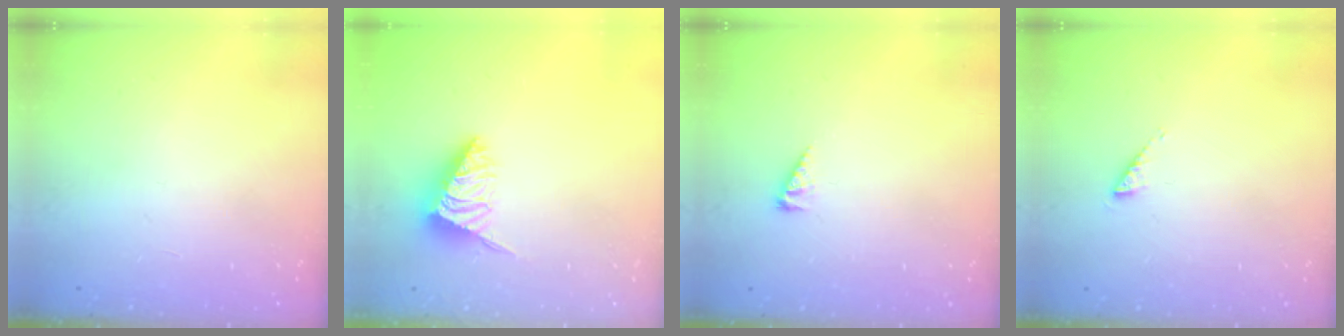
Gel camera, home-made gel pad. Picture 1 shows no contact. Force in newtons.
{"total": 2.9, "press": 2.9, "slide": 0.5}
{"total": 3.0, "press": 2.9, "slide": 0.4}
{"total": 2.2, "press": 2.1, "slide": 0.4}